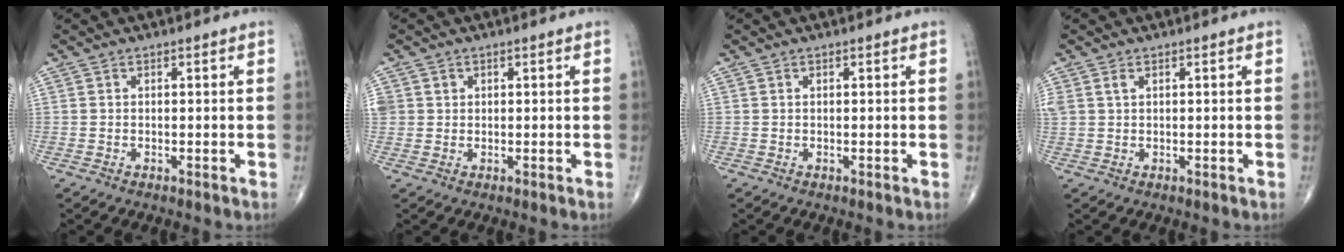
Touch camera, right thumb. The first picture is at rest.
{"total": 2.6, "force": [0.7, 2.4, 0.6], "torque": [0.000, 0.001, 0.017]}
{"total": 0.0}
{"total": 2.1, "force": [0.9, 1.3, 1.4], "torque": [-0.046, 0.014, 0.026]}